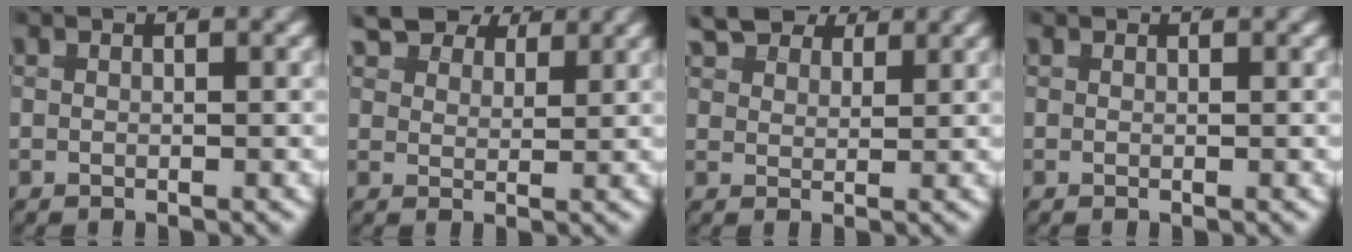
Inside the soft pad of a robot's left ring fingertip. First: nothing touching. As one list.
[{"total": 6.1, "force": [4.4, 3.1, 2.8], "torque": [-0.041, 0.006, 0.065]}, {"total": 4.0, "force": [3.2, 1.7, 1.7], "torque": [-0.029, -0.002, 0.052]}, {"total": 0.0}]